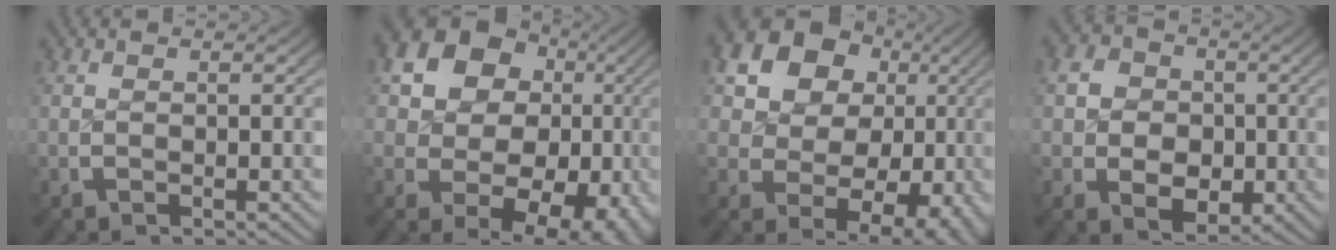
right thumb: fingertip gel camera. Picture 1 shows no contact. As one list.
[{"total": 14.5, "force": [1.6, 11.1, 9.2], "torque": [-0.183, -0.050, 0.051]}, {"total": 13.4, "force": [2.4, 10.5, 8.0], "torque": [-0.163, -0.043, 0.060]}, {"total": 7.2, "force": [0.5, 6.1, 3.9], "torque": [-0.065, -0.023, 0.014]}]